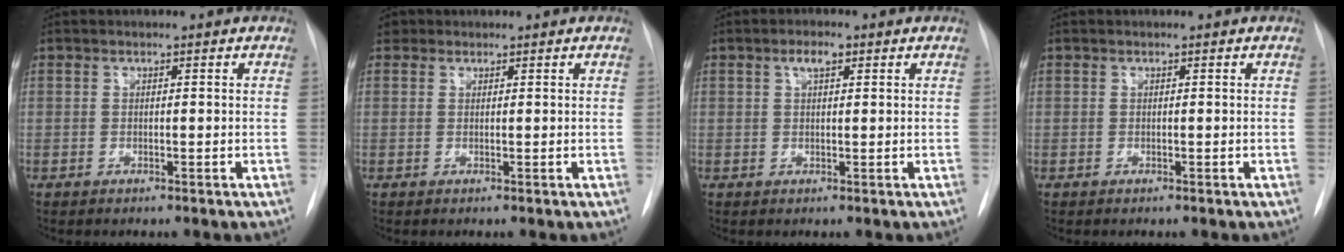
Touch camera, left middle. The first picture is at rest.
{"total": 1.1, "force": [0.7, 0.8, 0.1], "torque": [0.002, 0.010, 0.008]}
{"total": 2.2, "force": [1.1, 0.8, 1.7], "torque": [-0.036, 0.007, 0.019]}
{"total": 0.0}